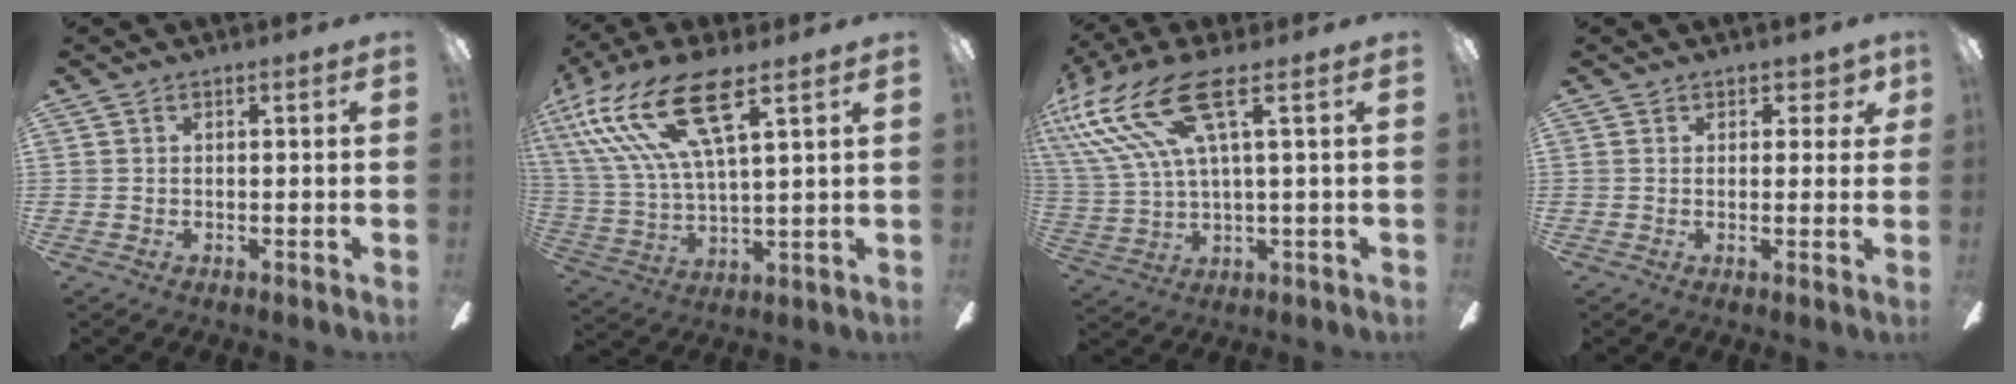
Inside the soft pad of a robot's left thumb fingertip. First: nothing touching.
{"total": 19.9, "force": [10.9, 6.4, 15.3], "torque": [-0.309, -0.042, 0.184]}
{"total": 16.6, "force": [7.9, 5.3, 13.6], "torque": [-0.288, -0.015, 0.137]}
{"total": 3.4, "force": [1.9, 2.2, 1.9], "torque": [-0.016, 0.000, 0.031]}